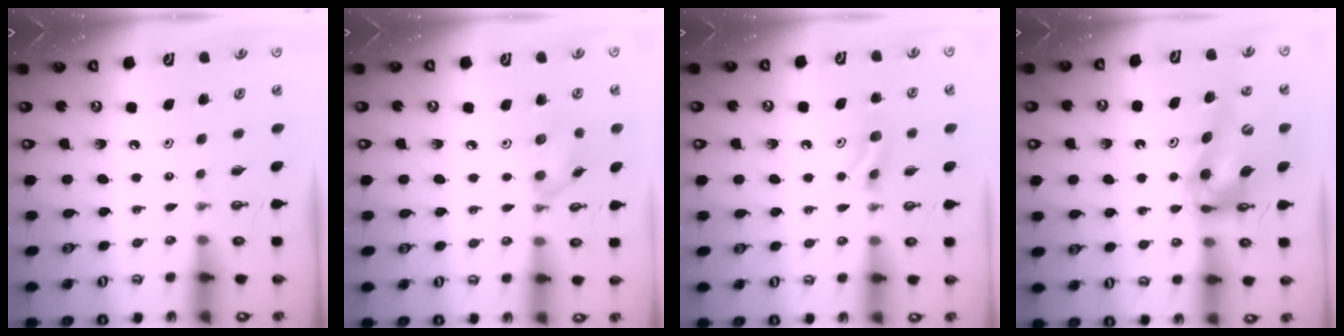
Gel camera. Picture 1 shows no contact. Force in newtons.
{"total": 8.5, "press": 8.4, "slide": 0.4}
{"total": 4.0, "press": 3.8, "slide": 1.4}
{"total": 13.2, "press": 13.2, "slide": 1.2}